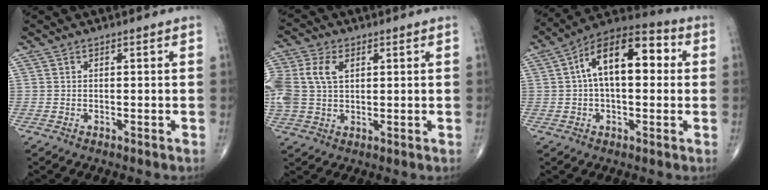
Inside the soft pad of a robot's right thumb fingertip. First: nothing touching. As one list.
[{"total": 11.6, "force": [2.7, 7.9, 8.1], "torque": [-0.211, 0.008, 0.052]}, {"total": 15.5, "force": [2.5, 8.0, 13.0], "torque": [-0.195, 0.039, 0.031]}]